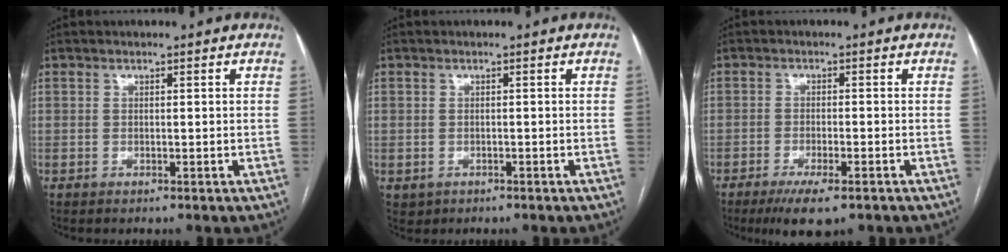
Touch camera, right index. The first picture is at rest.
{"total": 1.4, "force": [-0.6, 1.3, 0.3], "torque": [-0.006, 0.003, -0.002]}
{"total": 6.4, "force": [-4.2, 1.2, 4.6], "torque": [-0.076, -0.013, -0.064]}